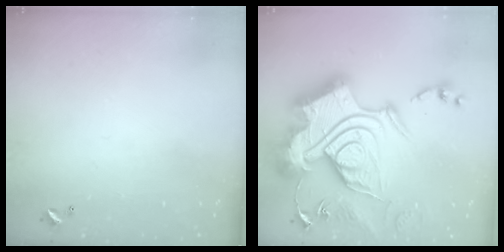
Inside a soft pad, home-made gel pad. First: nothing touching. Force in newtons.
{"total": 1.1, "press": 1.1, "slide": 0.0}